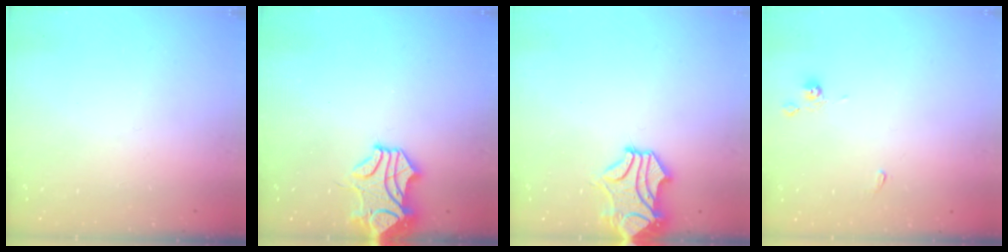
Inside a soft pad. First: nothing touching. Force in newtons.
{"total": 2.2, "press": 1.8, "slide": 1.1}
{"total": 2.2, "press": 1.8, "slide": 1.3}
{"total": 0.7, "press": 0.5, "slide": 0.5}